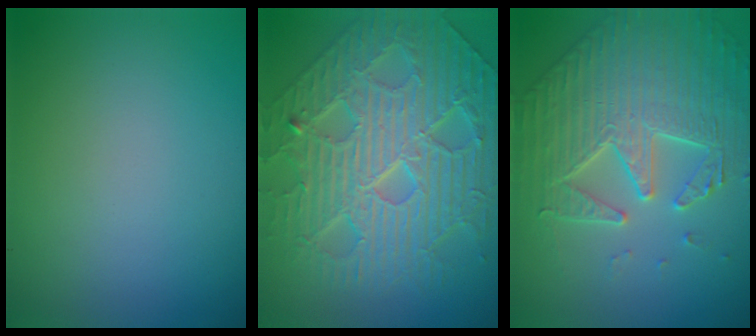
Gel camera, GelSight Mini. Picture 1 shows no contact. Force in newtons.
{"total": 10.8, "press": 7.4, "slide": 7.9}
{"total": 5.2, "press": 4.9, "slide": 1.5}